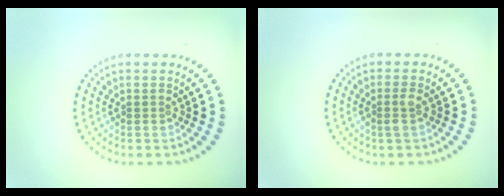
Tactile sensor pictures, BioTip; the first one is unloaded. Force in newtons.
{"total": 1.1, "press": 1.1, "slide": 0.4}